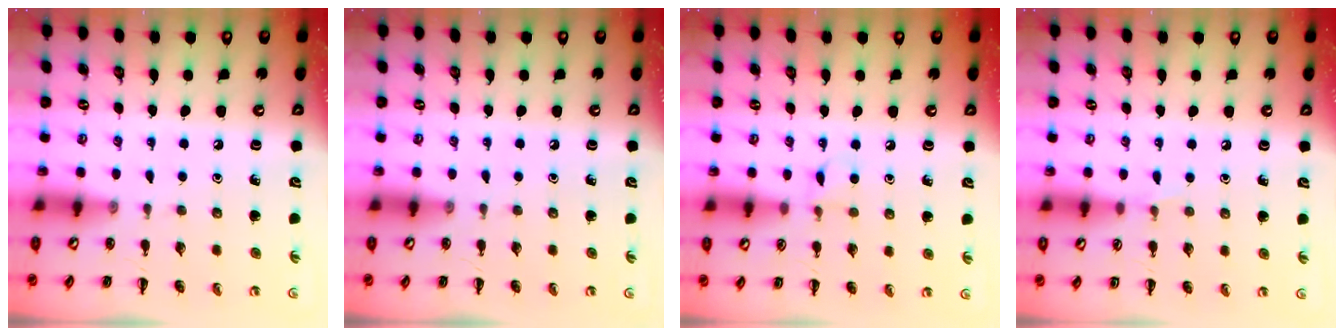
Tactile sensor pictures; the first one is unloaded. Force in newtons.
{"total": 0.0}
{"total": 4.7, "press": 4.5, "slide": 1.3}
{"total": 3.0, "press": 2.8, "slide": 0.9}